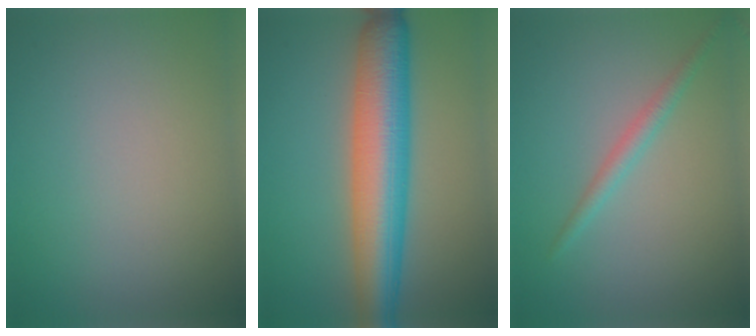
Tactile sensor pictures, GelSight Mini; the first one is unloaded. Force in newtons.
{"total": 9.1, "press": 9.1, "slide": 0.2}
{"total": 1.6, "press": 1.6, "slide": 0.1}